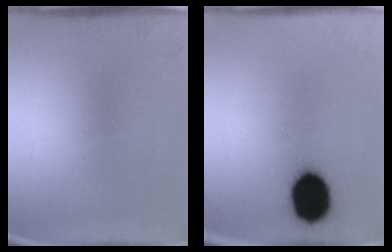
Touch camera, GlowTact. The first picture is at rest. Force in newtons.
{"total": 14.4}